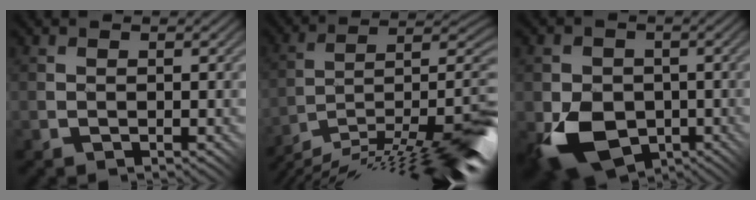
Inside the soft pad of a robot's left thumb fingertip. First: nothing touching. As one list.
[{"total": 14.5, "force": [-10.6, 2.2, 9.7], "torque": [-0.146, 0.010, -0.173]}, {"total": 10.0, "force": [-3.8, 7.3, 5.7], "torque": [-0.115, -0.033, -0.076]}]